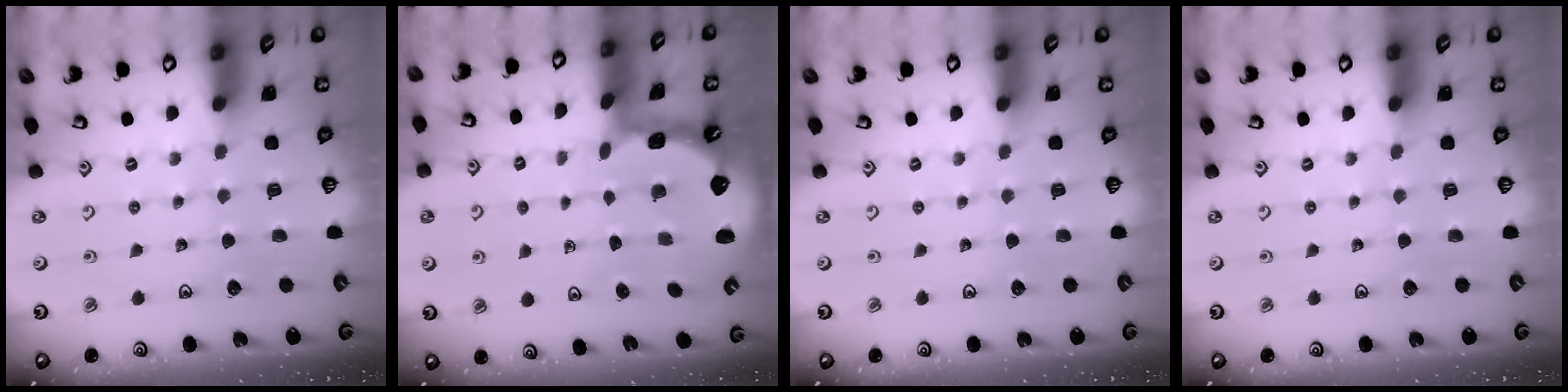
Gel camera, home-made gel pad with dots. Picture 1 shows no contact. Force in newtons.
{"total": 1.3, "press": 1.3, "slide": 0.1}
{"total": 0.0}
{"total": 0.0}